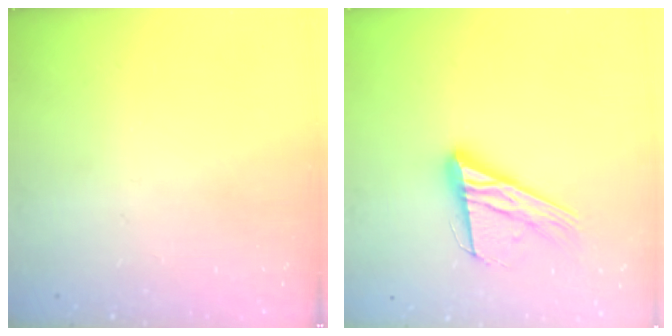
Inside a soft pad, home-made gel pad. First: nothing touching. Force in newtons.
{"total": 16.7, "press": 16.6, "slide": 1.6}